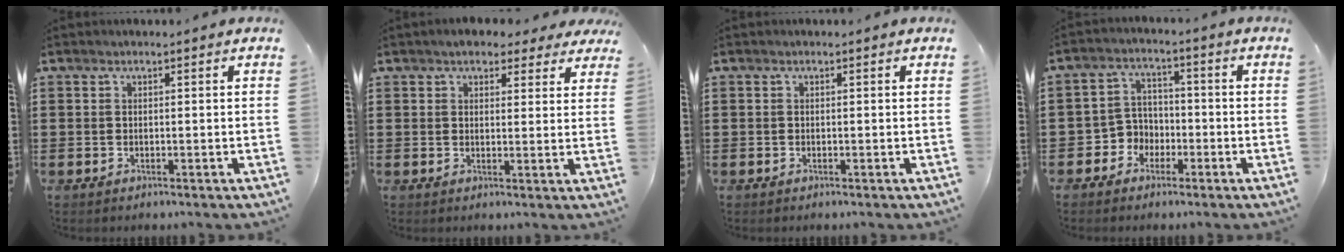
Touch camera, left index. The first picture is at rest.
{"total": 3.8, "force": [3.2, 1.6, 1.2], "torque": [-0.028, 0.001, 0.057]}
{"total": 0.0}
{"total": 4.4, "force": [-2.4, 3.6, 0.7], "torque": [-0.032, 0.004, -0.054]}